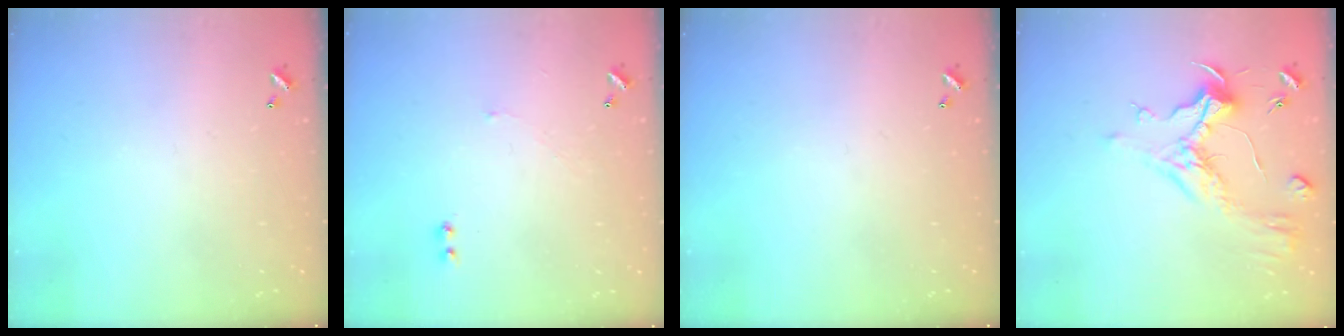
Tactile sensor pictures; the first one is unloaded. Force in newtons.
{"total": 1.6, "press": 1.5, "slide": 0.6}
{"total": 0.0}
{"total": 1.1, "press": 0.2, "slide": 1.1}